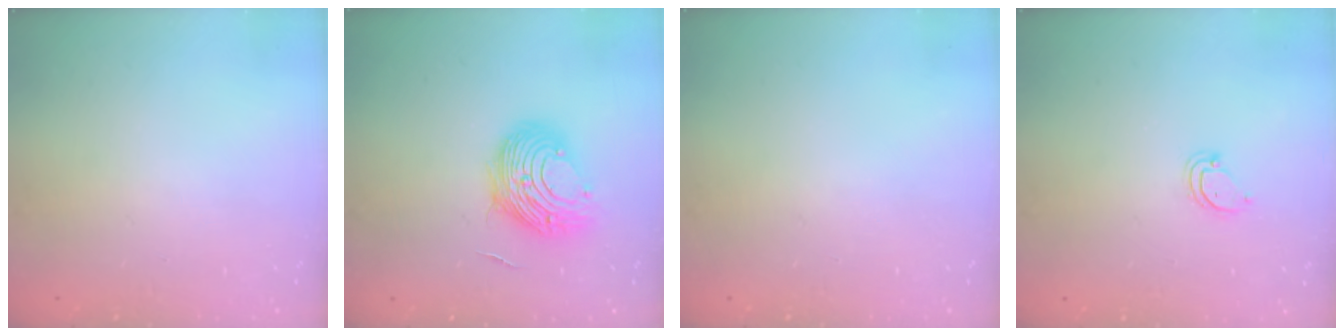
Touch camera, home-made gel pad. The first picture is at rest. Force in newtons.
{"total": 10.7, "press": 10.7, "slide": 0.8}
{"total": 0.0}
{"total": 3.6, "press": 3.6, "slide": 0.2}